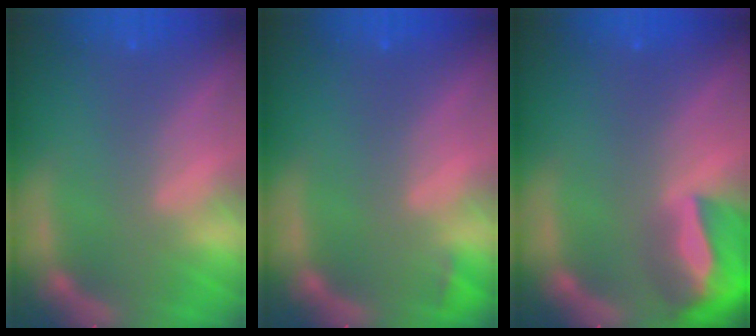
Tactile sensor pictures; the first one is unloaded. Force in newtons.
{"total": 0.9}
{"total": 9.0}